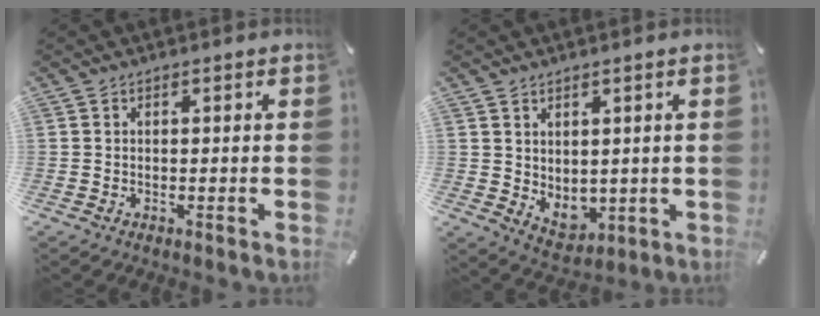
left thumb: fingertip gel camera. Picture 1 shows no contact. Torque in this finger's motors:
{"motor_torque": [0.72, 0.74, 0.62, -0.04, 0.01]}